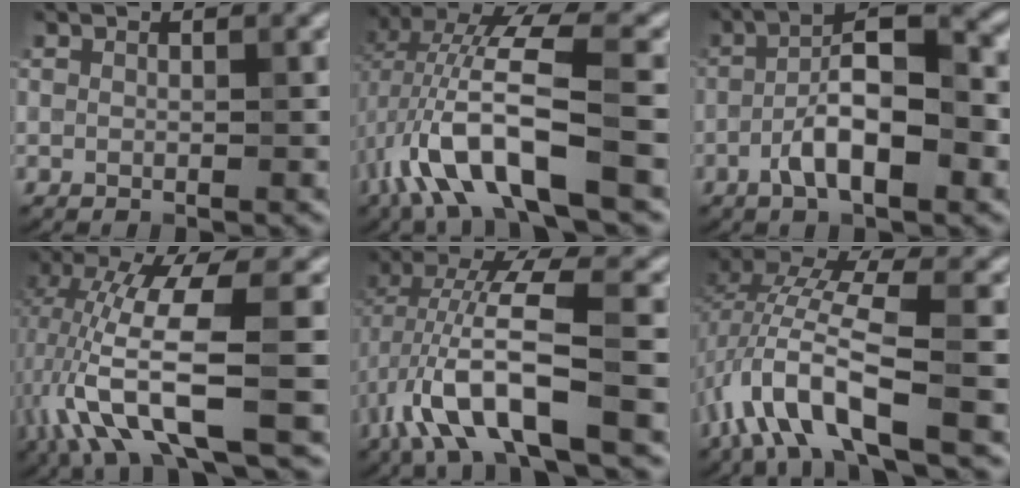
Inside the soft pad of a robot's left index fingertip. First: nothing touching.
{"total": 9.6, "force": [-3.1, 2.7, 8.6], "torque": [-0.177, 0.020, -0.061]}
{"total": 7.4, "force": [-2.4, 2.4, 6.6], "torque": [-0.105, 0.017, -0.047]}
{"total": 9.2, "force": [-2.6, 1.9, 8.6], "torque": [-0.174, 0.009, -0.049]}
{"total": 8.6, "force": [-3.1, 2.3, 7.7], "torque": [-0.161, 0.017, -0.063]}
{"total": 7.9, "force": [-3.7, 2.3, 6.6], "torque": [-0.140, 0.013, -0.079]}